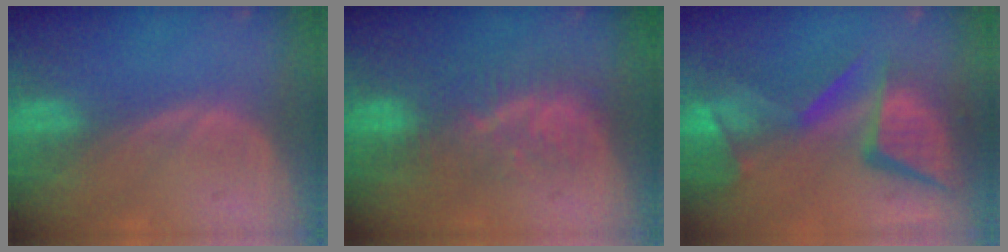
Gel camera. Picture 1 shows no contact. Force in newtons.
{"total": 8.2, "press": 7.2, "slide": 3.8}
{"total": 13.7, "press": 11.2, "slide": 7.9}